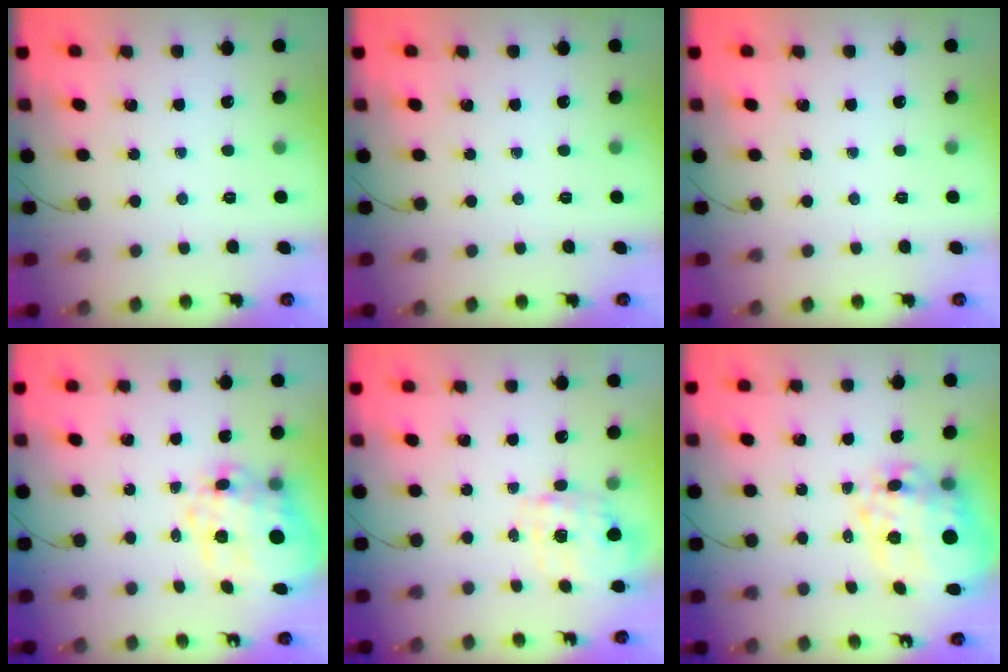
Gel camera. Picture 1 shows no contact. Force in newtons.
{"total": 0.0}
{"total": 0.0}
{"total": 13.6, "press": 13.2, "slide": 3.1}
{"total": 4.0, "press": 3.9, "slide": 0.8}
{"total": 11.8, "press": 11.0, "slide": 4.4}